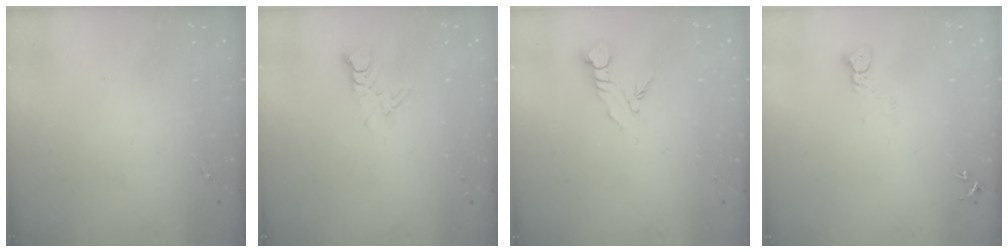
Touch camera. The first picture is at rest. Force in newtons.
{"total": 3.9, "press": 3.9, "slide": 0.4}
{"total": 3.8, "press": 3.8, "slide": 0.2}
{"total": 2.4, "press": 2.4, "slide": 0.2}